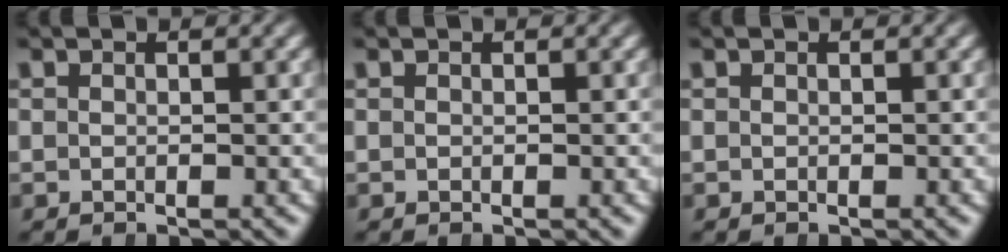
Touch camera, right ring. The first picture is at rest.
{"total": 0.0}
{"total": 0.0}